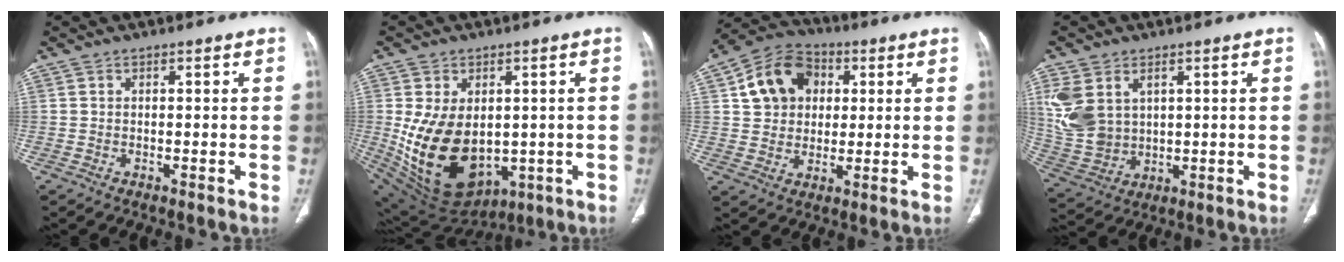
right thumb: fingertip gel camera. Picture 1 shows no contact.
{"total": 18.6, "force": [-1.2, 12.5, 13.8], "torque": [-0.234, -0.015, 0.023]}
{"total": 12.8, "force": [3.4, 10.3, 6.8], "torque": [-0.092, 0.006, 0.052]}
{"total": 11.6, "force": [3.6, 8.2, 7.3], "torque": [-0.158, -0.007, 0.092]}